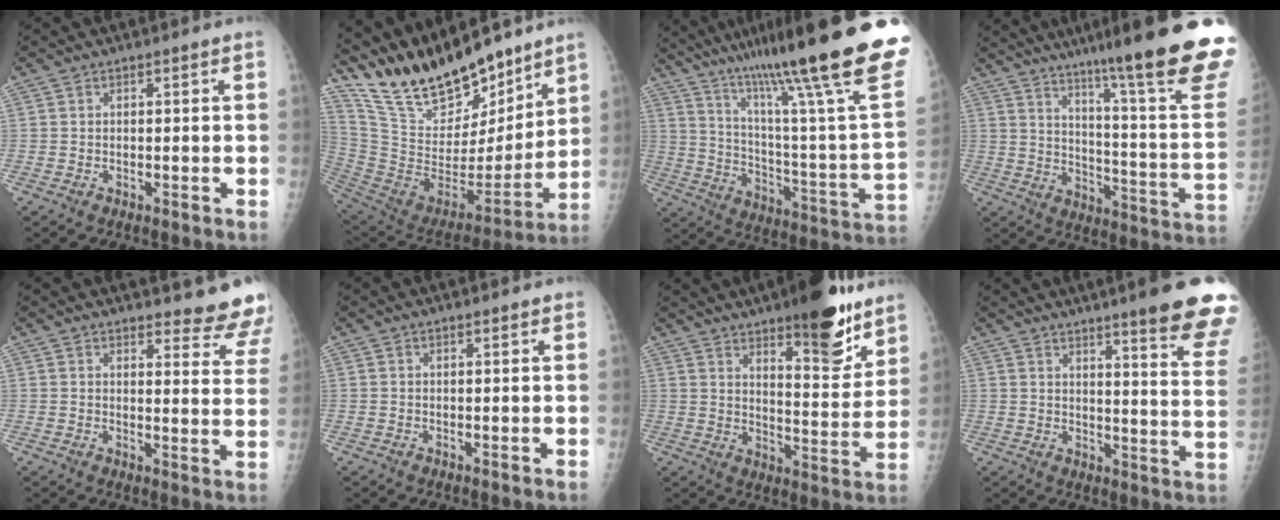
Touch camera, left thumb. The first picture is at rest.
{"total": 26.8, "force": [21.8, 8.9, 12.8], "torque": [-0.195, -0.093, 0.382]}
{"total": 35.5, "force": [24.7, 2.8, 25.3], "torque": [-0.316, -0.104, 0.367]}
{"total": 28.8, "force": [20.3, 1.9, 20.3], "torque": [-0.240, -0.111, 0.282]}
{"total": 12.4, "force": [12.0, 1.9, 2.6], "torque": [0.005, -0.113, 0.117]}
{"total": 1.2, "force": [1.0, 0.2, 0.5], "torque": [-0.003, -0.001, 0.015]}
{"total": 16.7, "force": [11.5, 4.6, 11.2], "torque": [-0.120, -0.078, 0.175]}
{"total": 19.0, "force": [14.1, 1.3, 12.7], "torque": [-0.139, -0.089, 0.174]}